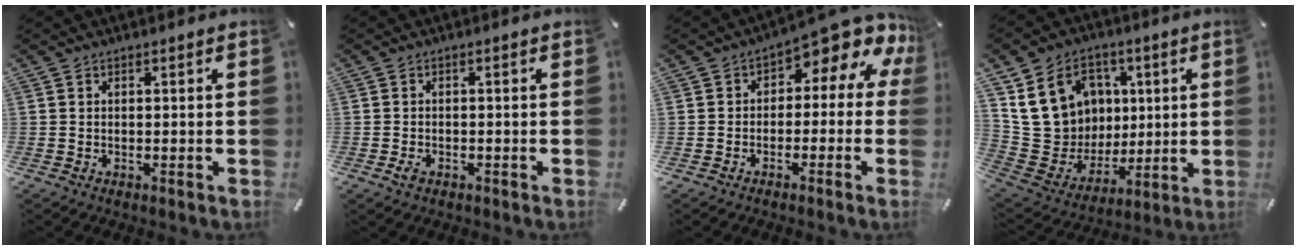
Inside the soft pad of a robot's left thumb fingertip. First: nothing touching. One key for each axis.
{"total": 1.9, "fx": -0.9, "fy": 1.2, "fz": 1.1, "tx": -0.027, "ty": 0.001, "tz": -0.020}
{"total": 7.9, "fx": 4.4, "fy": 3.6, "fz": 5.5, "tx": -0.075, "ty": -0.048, "tz": 0.075}
{"total": 18.1, "fx": 6.1, "fy": 15.8, "fz": 6.4, "tx": -0.119, "ty": -0.022, "tz": 0.143}